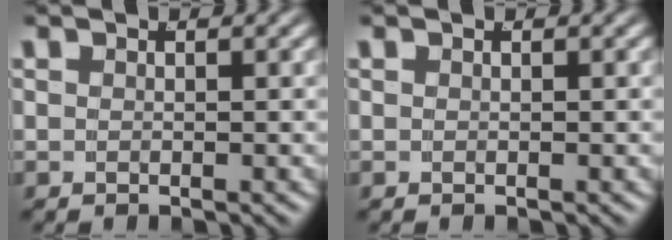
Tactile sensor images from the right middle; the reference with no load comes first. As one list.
[{"total": 0.0}]